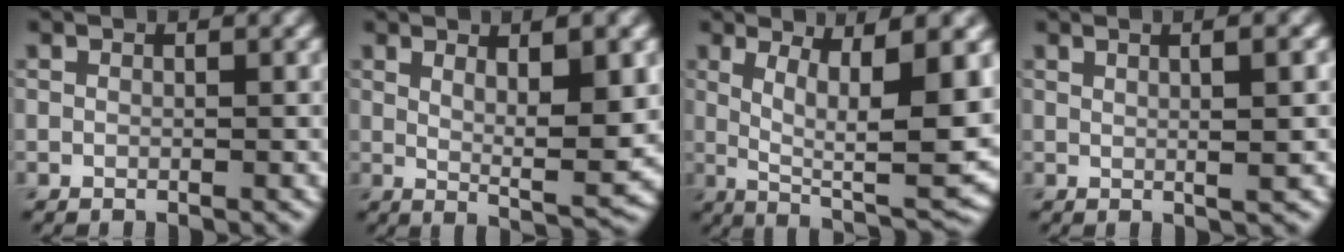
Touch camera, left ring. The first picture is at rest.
{"total": 6.7, "force": [1.6, 1.5, 6.3], "torque": [-0.089, -0.012, 0.029]}
{"total": 11.2, "force": [1.5, 3.1, 10.7], "torque": [-0.156, -0.008, 0.029]}
{"total": 4.2, "force": [1.2, 1.3, 3.7], "torque": [-0.029, 0.011, -0.003]}